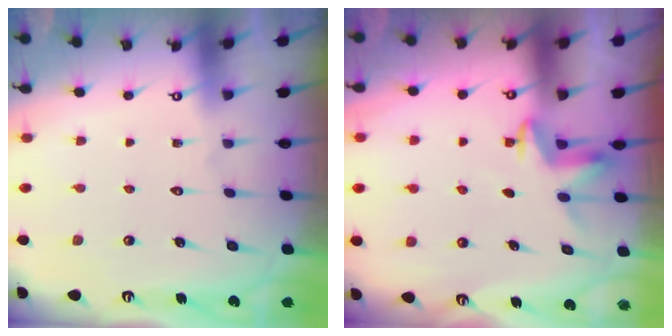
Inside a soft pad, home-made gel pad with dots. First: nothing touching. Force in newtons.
{"total": 4.0, "press": 4.0, "slide": 0.4}